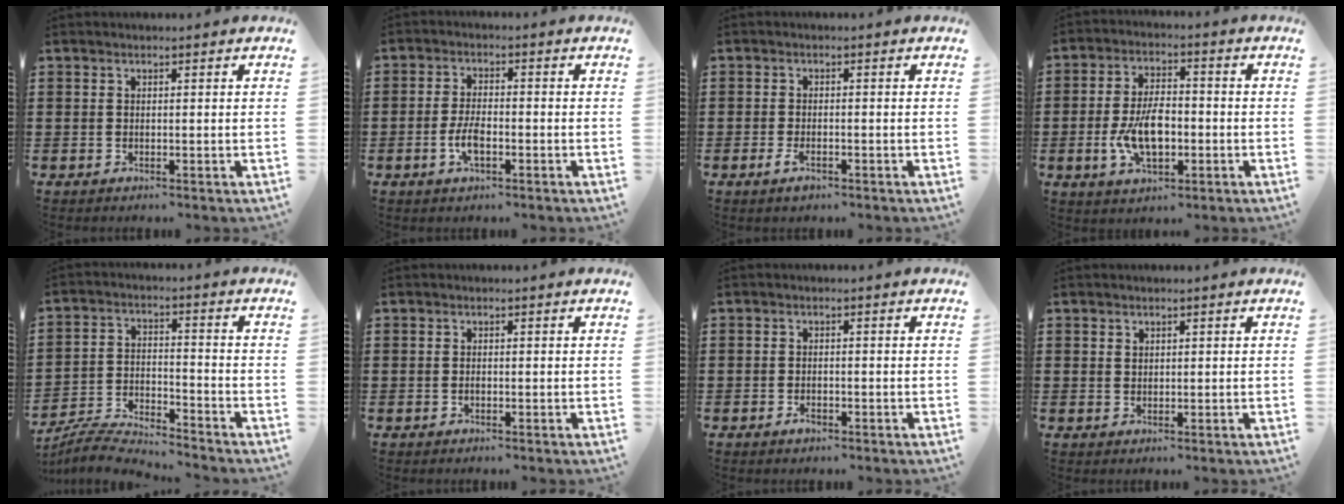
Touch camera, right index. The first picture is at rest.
{"total": 4.2, "force": [-1.4, 1.7, 3.5], "torque": [-0.092, -0.008, -0.031]}
{"total": 2.0, "force": [-1.1, 0.6, 1.6], "torque": [-0.038, -0.008, -0.021]}
{"total": 8.3, "force": [-1.6, 4.4, 6.9], "torque": [-0.143, -0.003, -0.036]}
{"total": 5.9, "force": [-5.8, 0.0, 1.0], "torque": [-0.028, 0.002, -0.116]}
{"total": 0.0}
{"total": 1.2, "force": [-0.8, 0.4, 0.9], "torque": [-0.019, -0.006, -0.012]}
{"total": 1.0, "force": [0.7, 0.7, 0.1], "torque": [-0.003, 0.003, 0.014]}